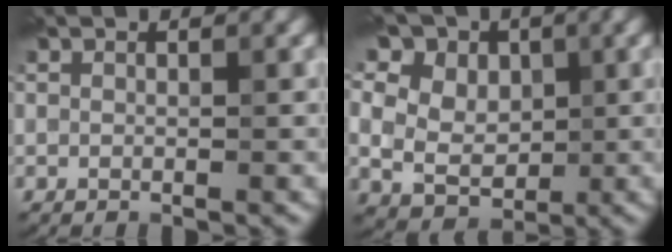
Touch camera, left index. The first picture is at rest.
{"total": 15.8, "force": [6.9, 11.5, 8.3], "torque": [-0.181, 0.050, 0.103]}